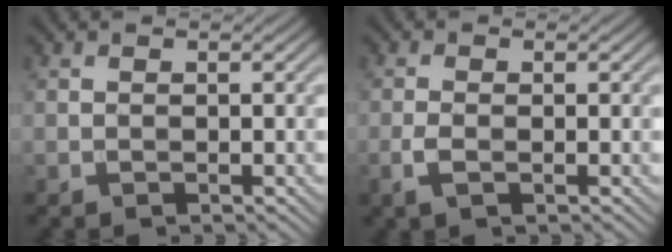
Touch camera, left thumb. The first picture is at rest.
{"total": 2.0, "force": [-0.8, 0.8, 1.7], "torque": [-0.042, -0.001, -0.021]}